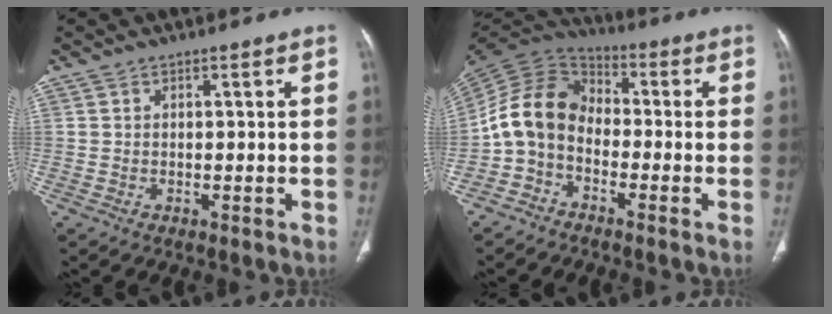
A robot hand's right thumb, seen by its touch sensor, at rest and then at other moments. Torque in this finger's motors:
{"motor_torque": [1.66, 1.98, 1.56, -0.70, 0.18]}